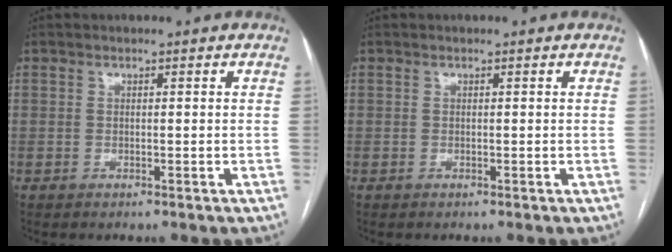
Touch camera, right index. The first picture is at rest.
{"total": 0.0}